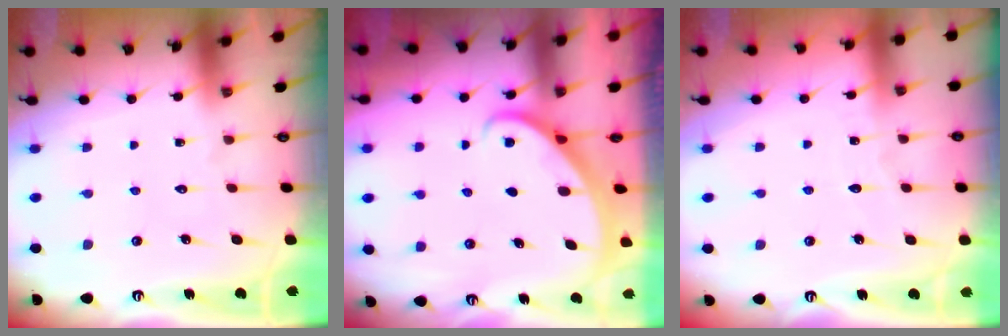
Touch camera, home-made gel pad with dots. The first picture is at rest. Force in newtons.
{"total": 2.0, "press": 2.0, "slide": 0.2}
{"total": 2.3, "press": 2.3, "slide": 0.3}